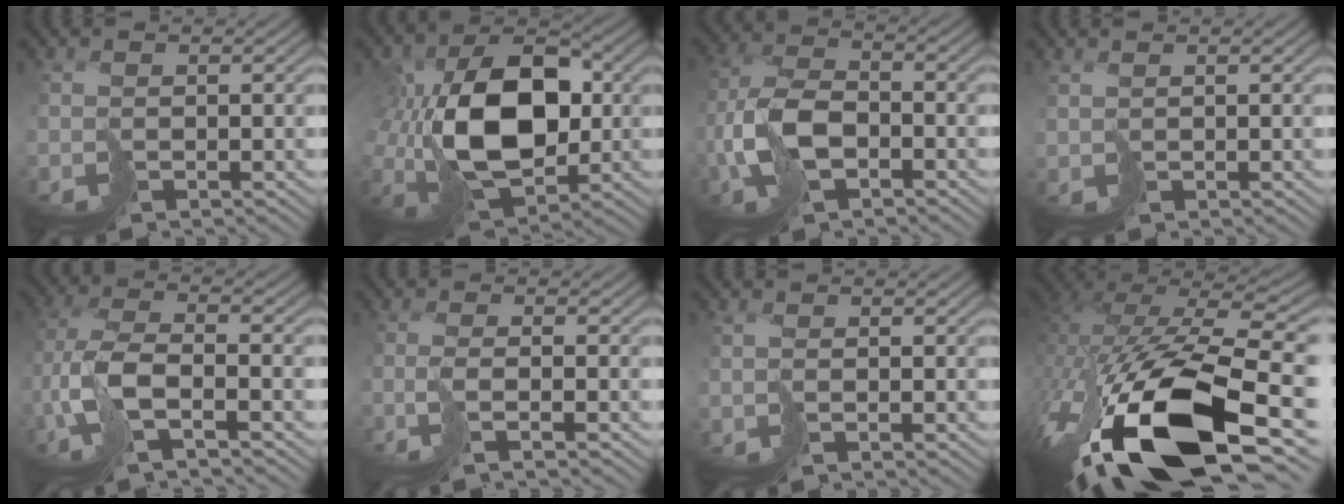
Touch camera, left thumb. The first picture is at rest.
{"total": 14.0, "force": [1.4, 8.8, 10.8], "torque": [-0.196, 0.014, 0.023]}
{"total": 7.4, "force": [-1.8, 4.4, 5.7], "torque": [-0.135, 0.003, -0.046]}
{"total": 1.2, "force": [0.7, 0.7, 0.6], "torque": [-0.022, -0.005, 0.013]}
{"total": 7.6, "force": [-2.7, 2.5, 6.6], "torque": [-0.145, -0.001, -0.068]}
{"total": 2.1, "force": [-1.0, -0.2, 1.8], "torque": [-0.020, 0.005, -0.035]}
{"total": 0.6, "force": [0.1, 0.4, 0.4], "torque": [-0.012, 0.001, 0.000]}
{"total": 18.8, "force": [-6.3, 9.4, 15.1], "torque": [-0.330, -0.062, -0.082]}